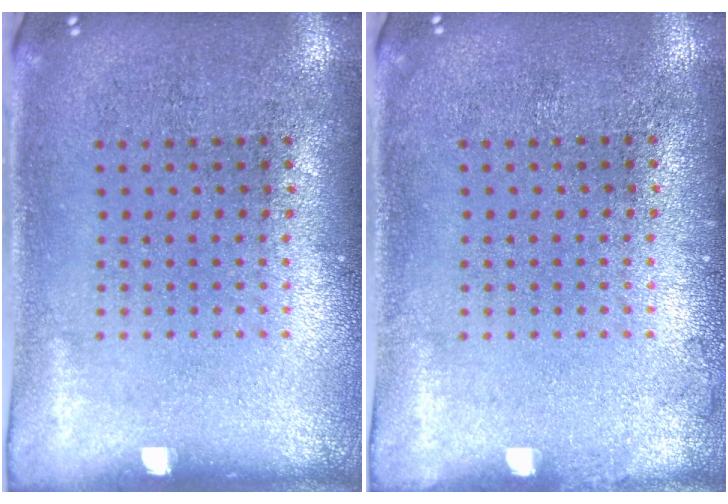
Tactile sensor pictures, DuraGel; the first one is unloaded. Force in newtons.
{"total": 0.6, "press": 0.5, "slide": 0.1}